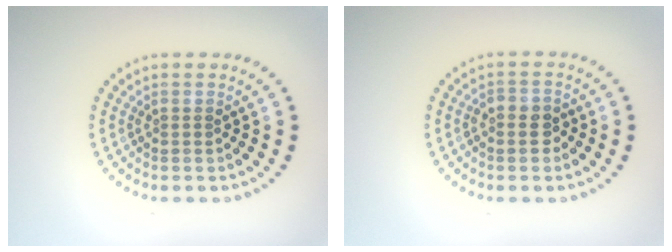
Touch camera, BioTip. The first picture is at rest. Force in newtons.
{"total": 1.9, "press": 1.8, "slide": 0.5}